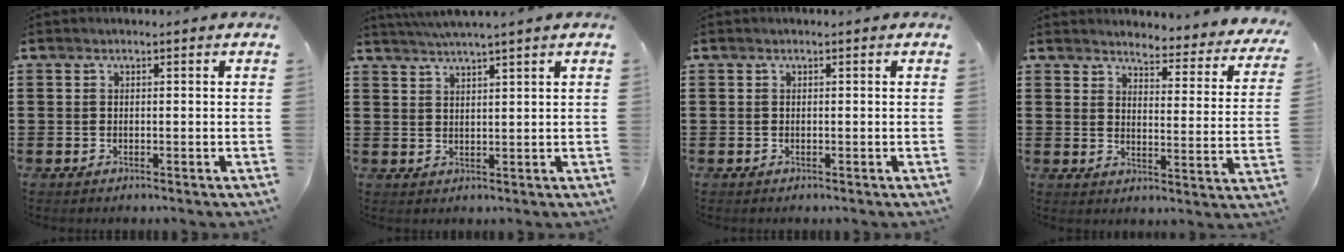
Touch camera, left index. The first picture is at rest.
{"total": 2.6, "force": [2.3, -1.0, 0.6], "torque": [-0.016, -0.006, 0.042]}
{"total": 0.0}
{"total": 3.6, "force": [3.5, -0.3, 0.3], "torque": [-0.018, -0.034, 0.054]}